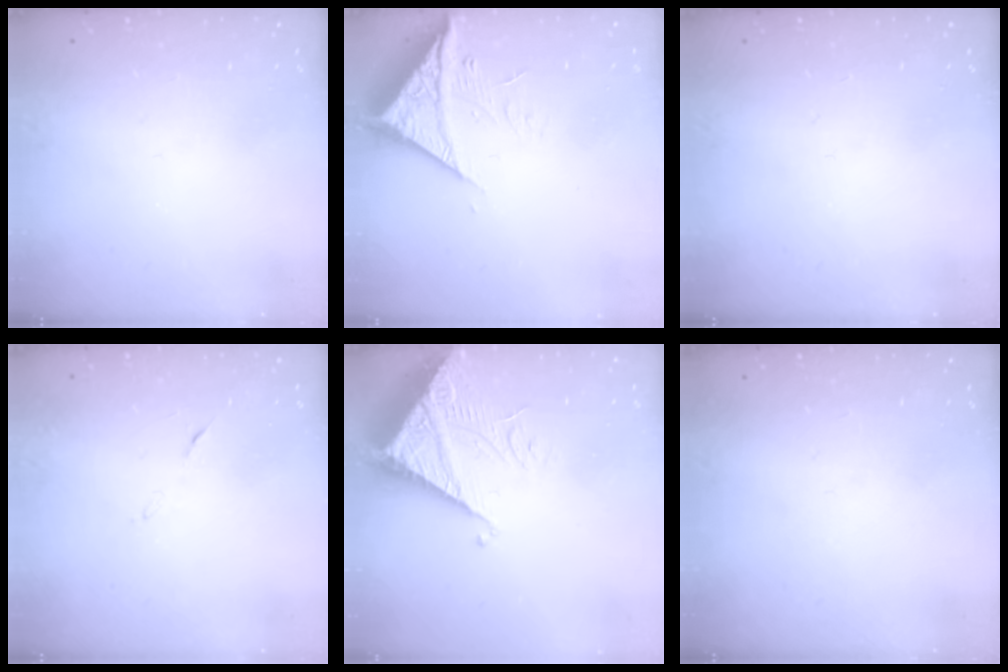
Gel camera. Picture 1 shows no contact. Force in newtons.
{"total": 10.4, "press": 10.3, "slide": 1.4}
{"total": 0.0}
{"total": 6.1, "press": 6.1, "slide": 0.6}
{"total": 9.8, "press": 9.8, "slide": 1.0}
{"total": 0.0}